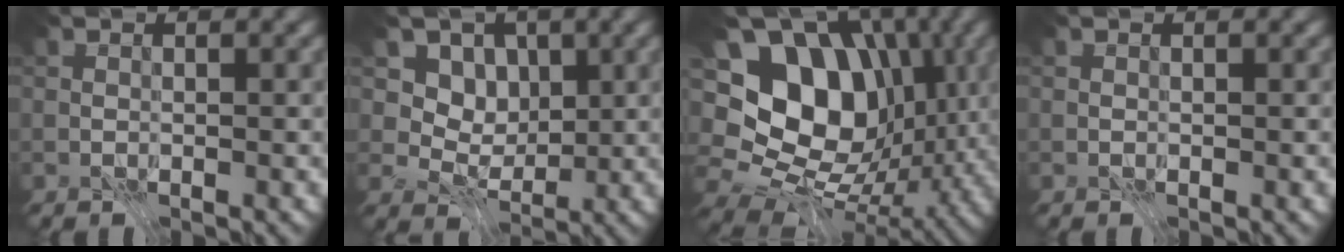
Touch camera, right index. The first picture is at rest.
{"total": 6.6, "force": [2.4, 5.2, 3.2], "torque": [-0.048, -0.011, 0.039]}
{"total": 14.5, "force": [1.6, 10.7, 9.7], "torque": [-0.156, 0.023, 0.024]}
{"total": 0.0}